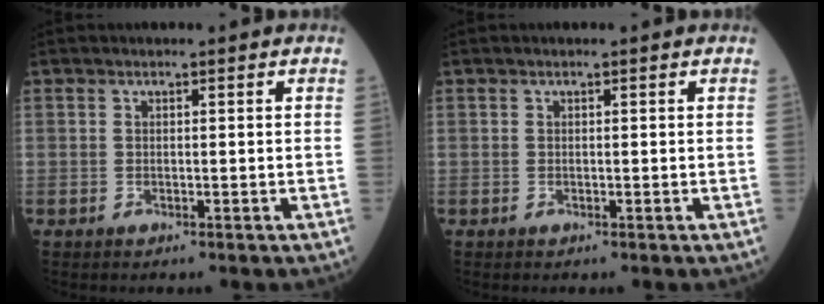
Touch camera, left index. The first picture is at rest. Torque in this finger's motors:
{"motor_torque": [0.00, 0.00, 0.00, 0.00]}